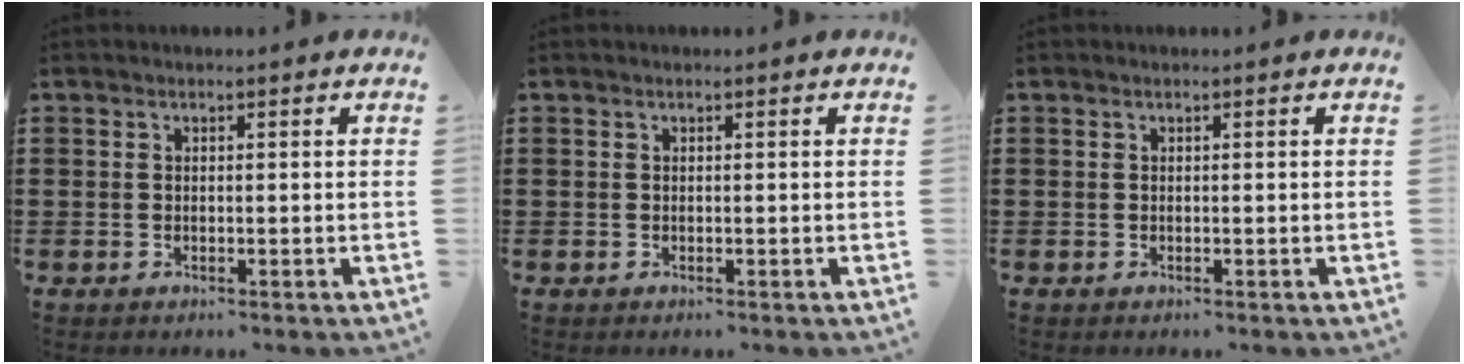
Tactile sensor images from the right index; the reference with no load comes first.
{"total": 0.0}
{"total": 0.0}